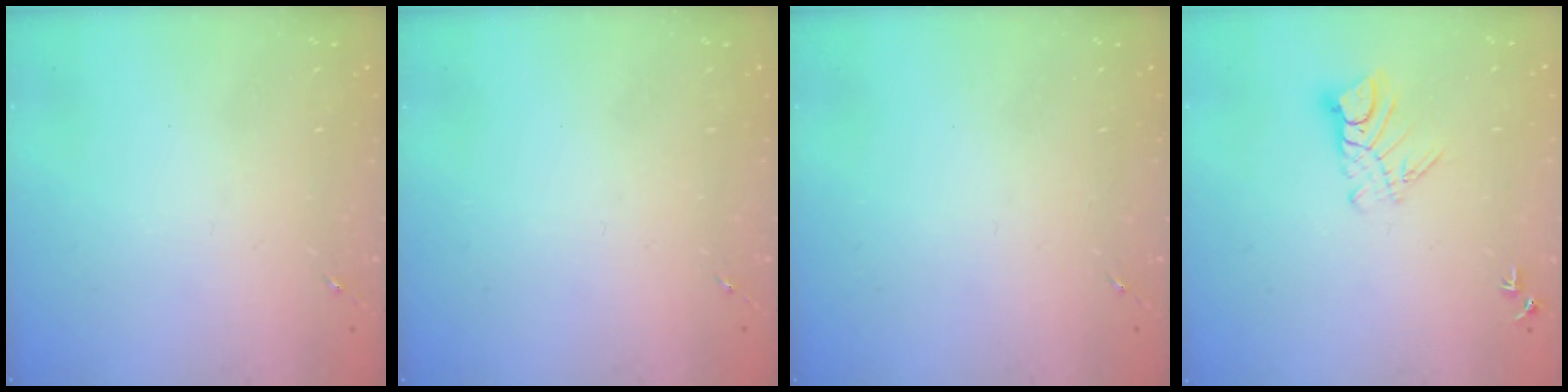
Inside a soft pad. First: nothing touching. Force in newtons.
{"total": 0.0}
{"total": 0.0}
{"total": 7.6, "press": 7.5, "slide": 0.7}